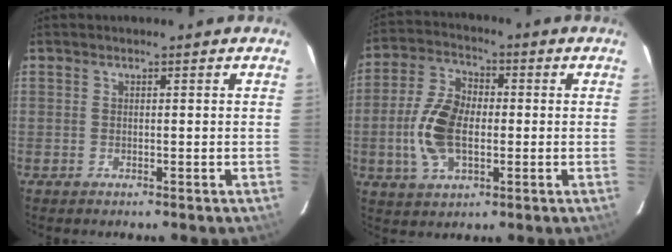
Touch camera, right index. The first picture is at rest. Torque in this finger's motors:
{"motor_torque": [0.43, -0.01, 0.37, 0.13]}